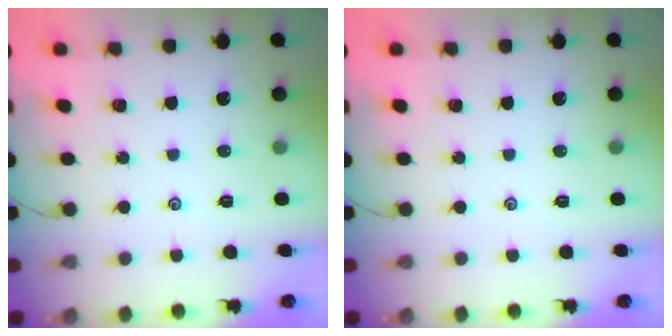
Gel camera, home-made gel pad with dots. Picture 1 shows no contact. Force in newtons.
{"total": 0.0}